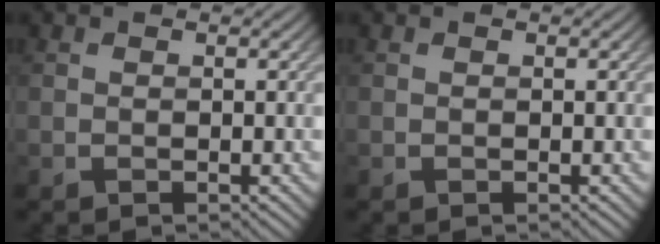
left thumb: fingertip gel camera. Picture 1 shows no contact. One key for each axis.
{"total": 0.0}